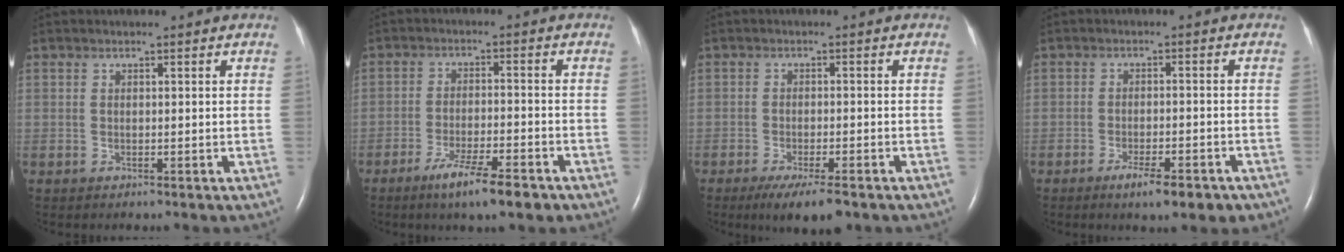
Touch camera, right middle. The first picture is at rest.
{"total": 7.9, "force": [-5.3, 0.9, 5.8], "torque": [-0.104, -0.013, -0.086]}
{"total": 7.0, "force": [-4.9, 1.2, 4.8], "torque": [-0.075, -0.016, -0.073]}
{"total": 6.1, "force": [-4.1, 1.3, 4.4], "torque": [-0.062, -0.006, -0.054]}